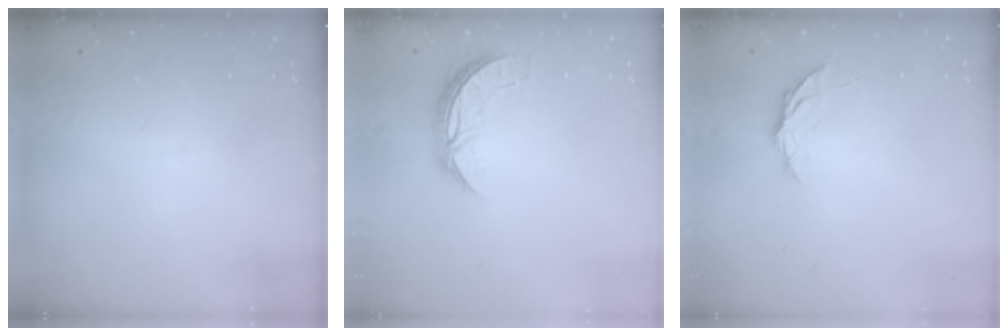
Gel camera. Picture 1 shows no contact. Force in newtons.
{"total": 7.1, "press": 7.0, "slide": 0.7}
{"total": 5.1, "press": 5.1, "slide": 0.4}